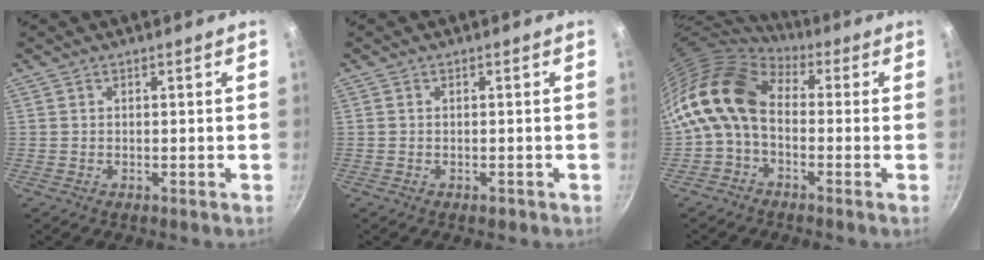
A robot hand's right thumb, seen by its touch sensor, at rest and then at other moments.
{"total": 1.1, "force": [-0.6, 0.7, 0.6], "torque": [-0.008, 0.005, -0.005]}
{"total": 12.7, "force": [-0.4, 8.6, 9.3], "torque": [-0.166, 0.029, -0.028]}